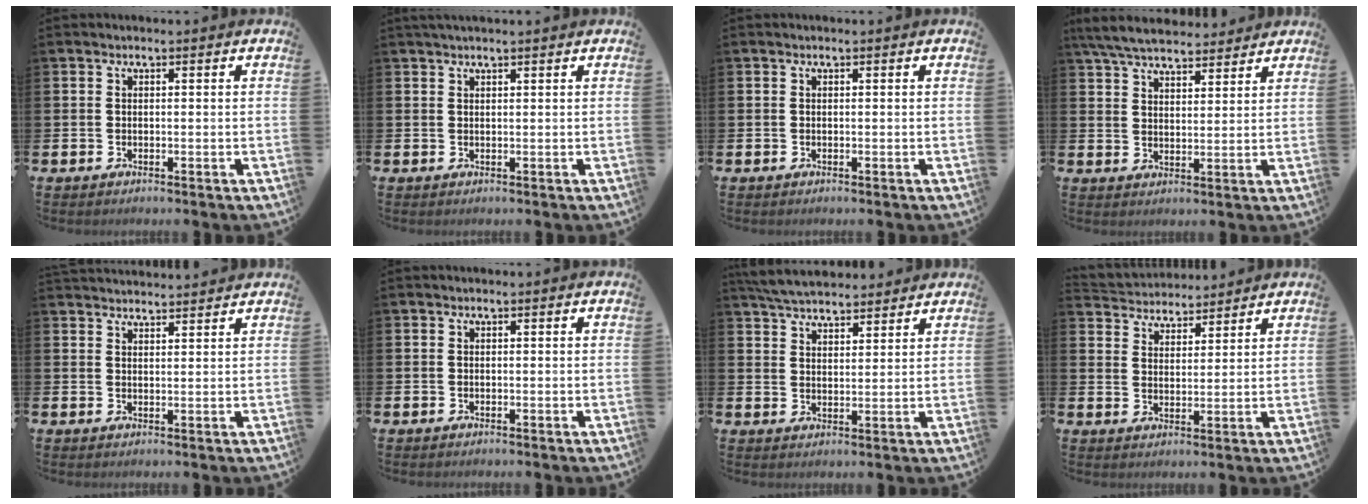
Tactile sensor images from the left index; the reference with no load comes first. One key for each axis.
{"total": 1.0, "fx": 0.9, "fy": -0.1, "fz": 0.4, "tx": -0.001, "ty": -0.001, "tz": 0.015}
{"total": 0.0}
{"total": 6.5, "fx": 6.1, "fy": 1.3, "fz": 1.7, "tx": -0.058, "ty": -0.018, "tz": 0.114}
{"total": 2.8, "fx": 2.8, "fy": 0.1, "fz": -0.1, "tx": -0.002, "ty": -0.015, "tz": 0.051}
{"total": 0.0}
{"total": 5.4, "fx": 5.2, "fy": 1.0, "fz": 0.8, "tx": -0.033, "ty": -0.022, "tz": 0.097}
{"total": 4.3, "fx": 4.1, "fy": 0.9, "fz": -0.6, "tx": -0.013, "ty": -0.024, "tz": 0.075}